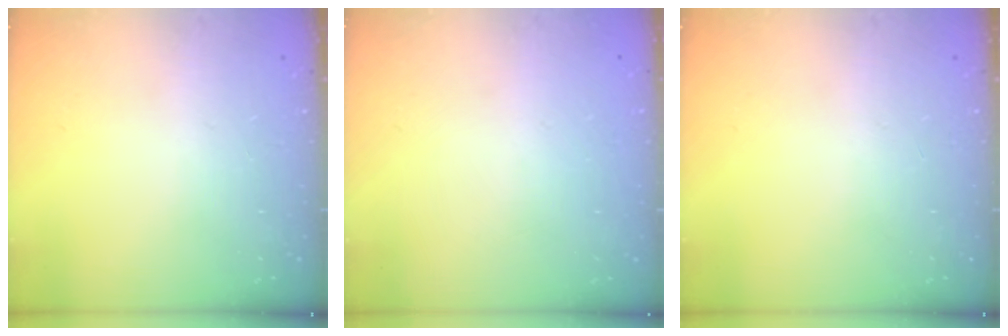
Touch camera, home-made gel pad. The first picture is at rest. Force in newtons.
{"total": 0.0}
{"total": 0.0}